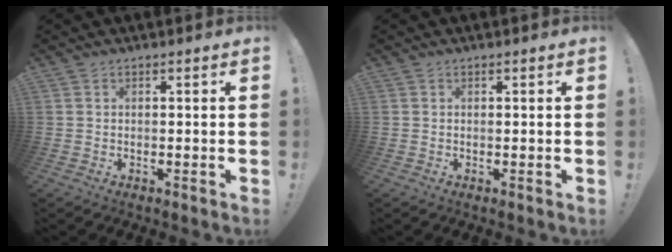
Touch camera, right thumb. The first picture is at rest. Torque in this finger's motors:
{"motor_torque": [-0.13, -0.30, -0.08, -0.08, 0.00]}